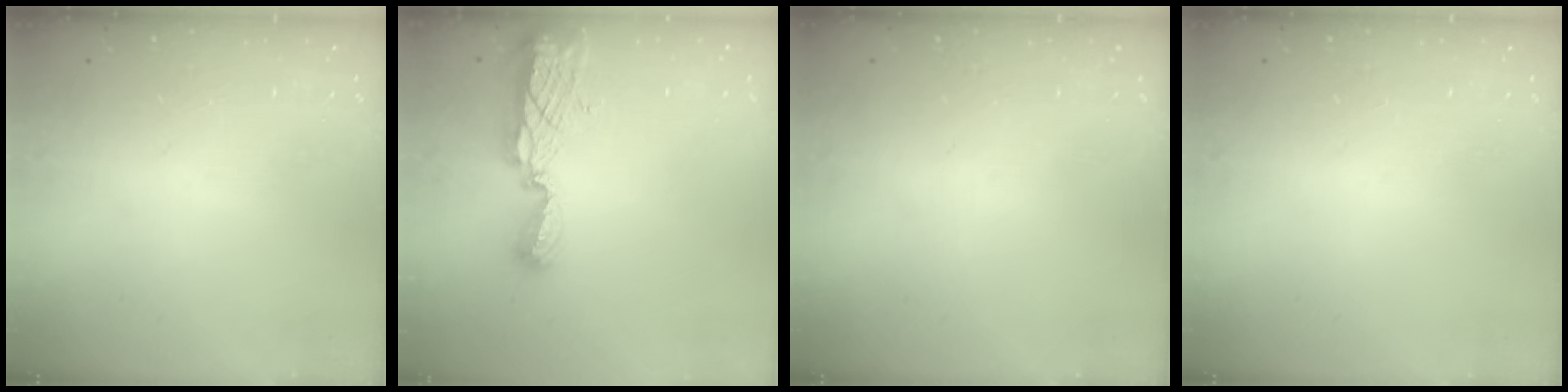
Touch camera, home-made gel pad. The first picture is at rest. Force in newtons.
{"total": 8.3, "press": 8.3, "slide": 0.8}
{"total": 0.0}
{"total": 0.0}